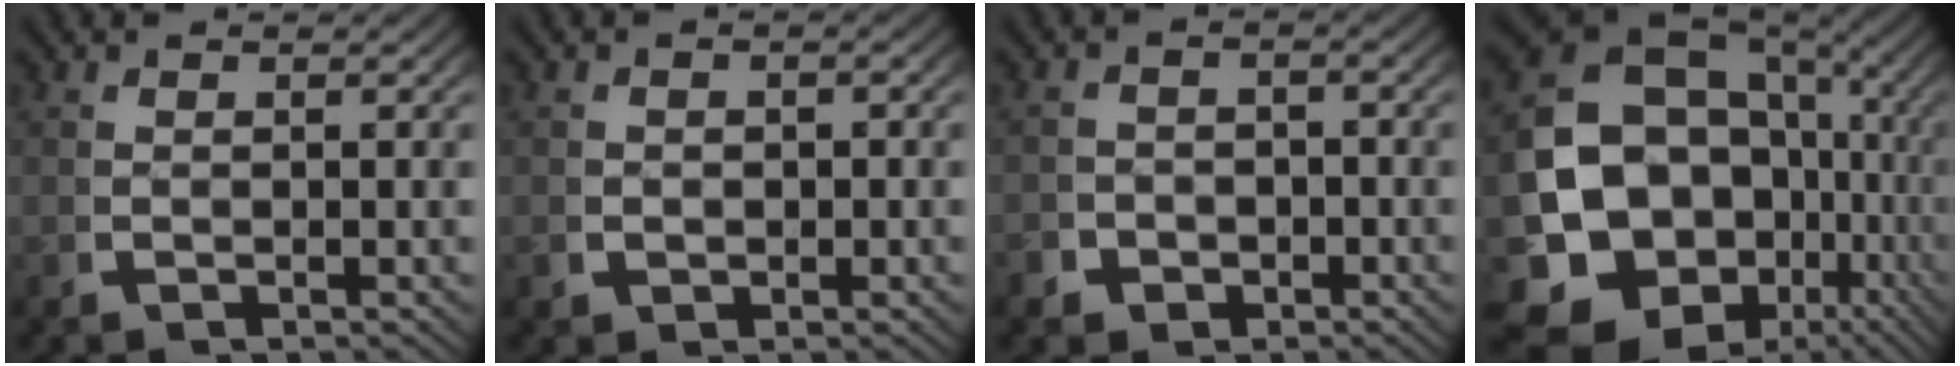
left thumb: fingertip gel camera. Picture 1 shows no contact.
{"total": 1.5, "force": [-0.1, 1.4, 0.6], "torque": [-0.015, -0.008, 0.000]}
{"total": 2.8, "force": [-1.7, 2.2, 0.7], "torque": [-0.005, -0.013, -0.029]}
{"total": 21.4, "force": [-3.9, 16.2, 13.4], "torque": [-0.284, -0.081, -0.046]}